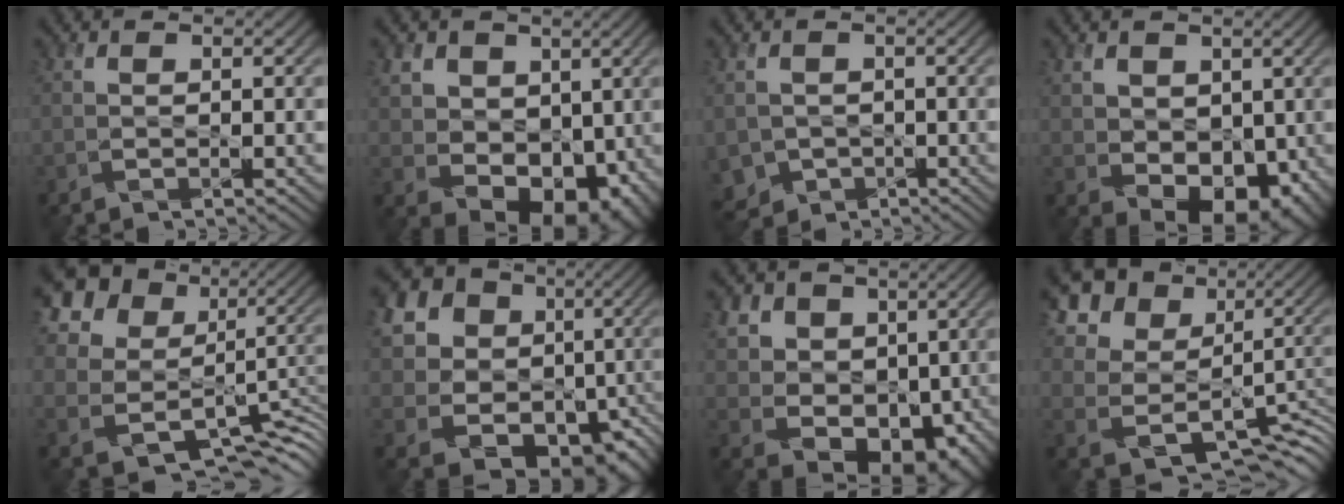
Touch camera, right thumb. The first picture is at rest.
{"total": 11.1, "force": [1.3, 8.6, 6.9], "torque": [-0.120, -0.021, 0.028]}
{"total": 3.7, "force": [-1.3, 3.3, 1.2], "torque": [-0.042, -0.018, -0.027]}
{"total": 8.8, "force": [0.2, 6.5, 5.9], "torque": [-0.104, -0.026, 0.013]}
{"total": 15.7, "force": [4.1, 12.7, 8.2], "torque": [-0.229, 0.004, 0.084]}
{"total": 19.5, "force": [1.0, 17.2, 9.1], "torque": [-0.225, -0.001, 0.029]}
{"total": 11.7, "force": [1.7, 9.5, 6.5], "torque": [-0.127, -0.005, 0.022]}
{"total": 14.4, "force": [5.1, 11.2, 7.6], "torque": [-0.194, 0.000, 0.109]}